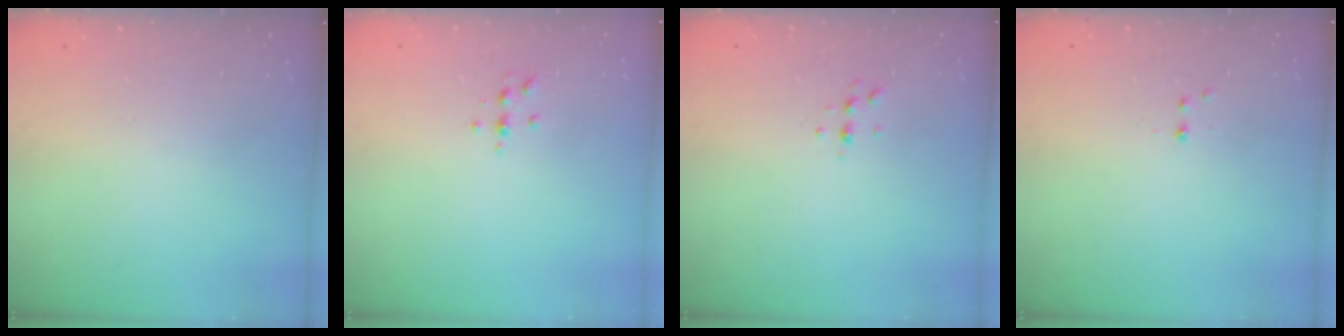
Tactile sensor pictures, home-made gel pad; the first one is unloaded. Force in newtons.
{"total": 4.1, "press": 4.1, "slide": 0.5}
{"total": 4.7, "press": 4.6, "slide": 0.6}
{"total": 2.2, "press": 1.9, "slide": 1.0}